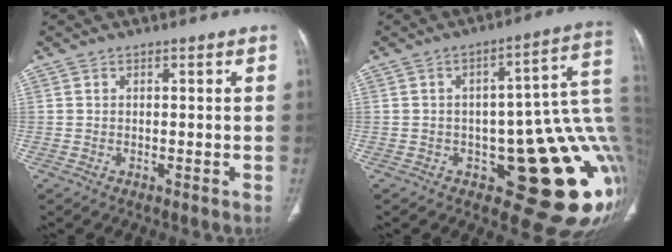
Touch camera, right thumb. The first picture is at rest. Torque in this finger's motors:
{"motor_torque": [2.25, 2.23, 1.31, -1.47, 0.06]}